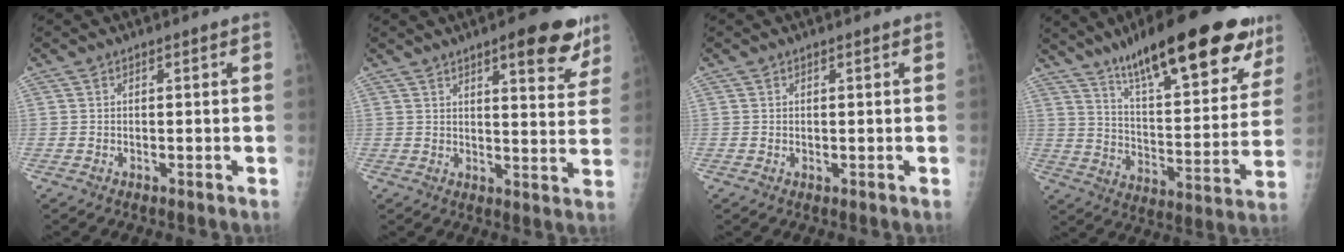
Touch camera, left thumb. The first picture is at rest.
{"total": 11.6, "force": [7.2, 3.3, 8.5], "torque": [-0.075, -0.034, 0.090]}
{"total": 0.8, "force": [0.5, 0.4, 0.5], "torque": [-0.006, -0.002, 0.008]}
{"total": 26.9, "force": [17.5, 7.5, 18.9], "torque": [-0.243, -0.053, 0.269]}